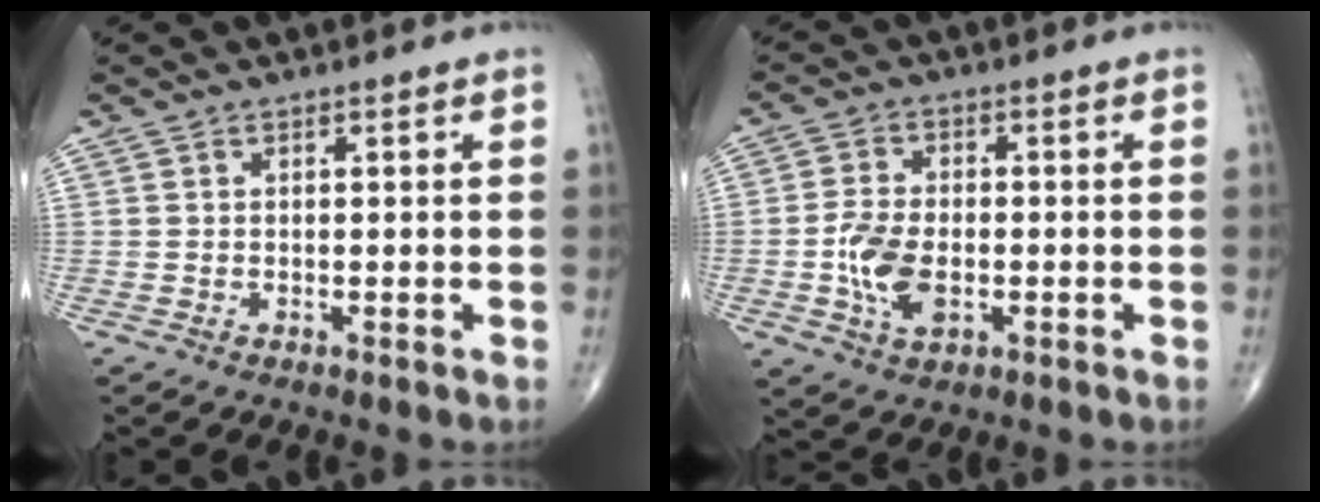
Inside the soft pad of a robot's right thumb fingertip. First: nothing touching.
{"total": 8.1, "force": [-1.8, 4.6, 6.4], "torque": [-0.124, 0.003, -0.032]}